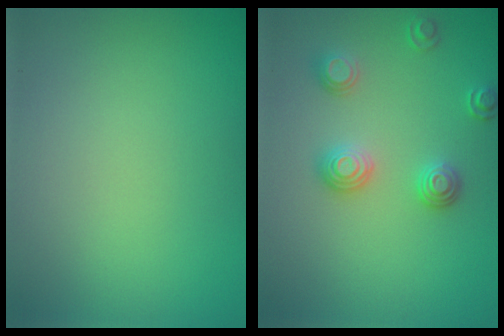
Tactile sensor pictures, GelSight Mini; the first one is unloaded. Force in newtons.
{"total": 2.9, "press": 2.5, "slide": 1.5}